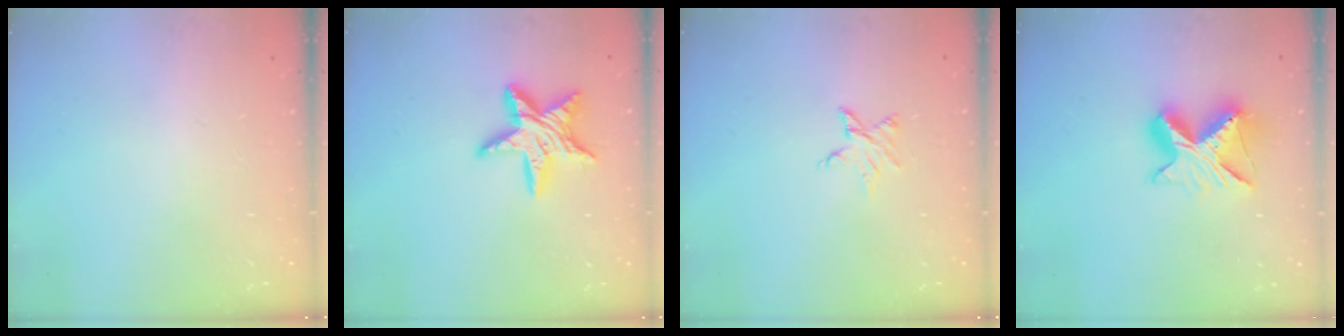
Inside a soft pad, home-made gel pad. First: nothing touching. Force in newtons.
{"total": 13.9, "press": 13.9, "slide": 1.0}
{"total": 3.6, "press": 3.6, "slide": 0.4}
{"total": 9.7, "press": 9.7, "slide": 0.8}